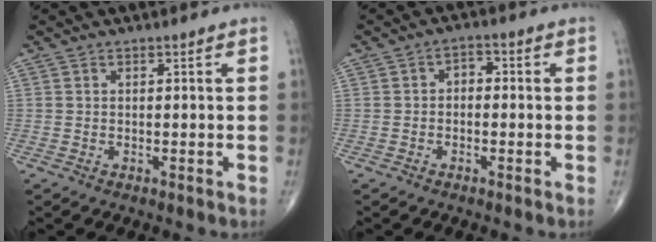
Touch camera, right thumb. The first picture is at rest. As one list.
[{"total": 3.1, "force": [-0.3, 2.2, 2.1], "torque": [-0.012, 0.014, -0.018]}]